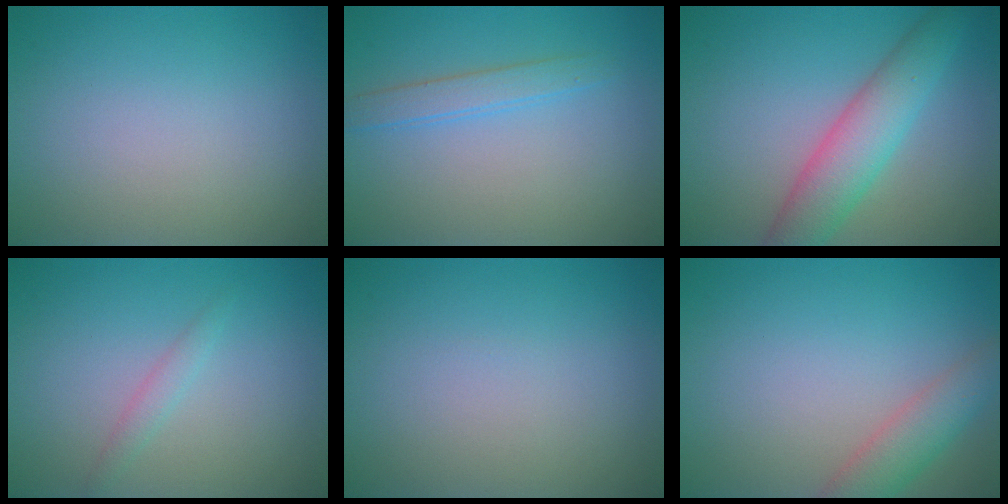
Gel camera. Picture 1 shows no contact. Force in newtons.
{"total": 1.9, "press": 1.9, "slide": 0.1}
{"total": 5.3, "press": 5.3, "slide": 0.1}
{"total": 1.1, "press": 1.1, "slide": 0.0}
{"total": 0.0}
{"total": 3.4, "press": 3.4, "slide": 0.1}